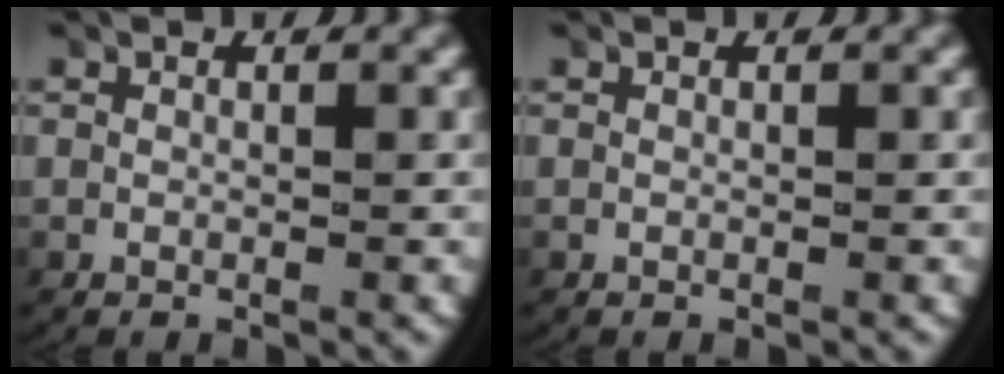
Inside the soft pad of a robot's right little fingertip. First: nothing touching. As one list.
[{"total": 0.0}]